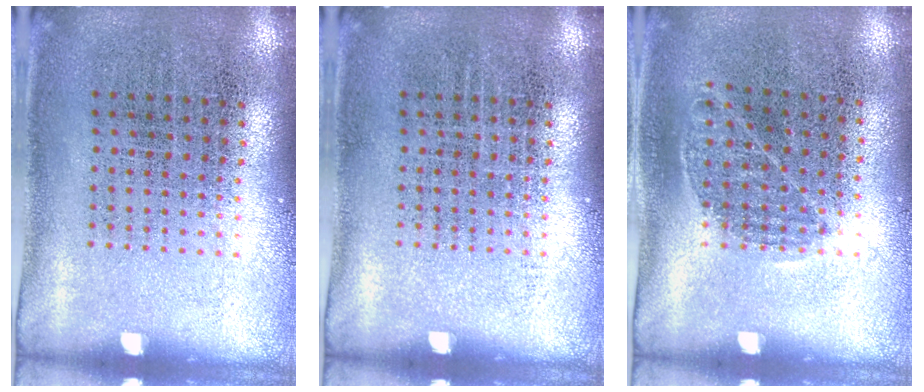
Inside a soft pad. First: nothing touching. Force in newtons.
{"total": 0.0}
{"total": 0.9, "press": 0.7, "slide": 0.6}